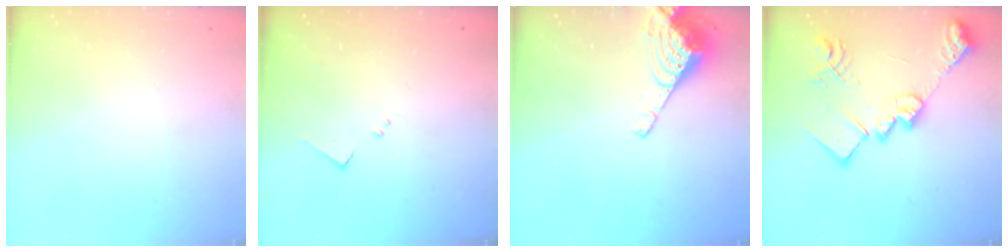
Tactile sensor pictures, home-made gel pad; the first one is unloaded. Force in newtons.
{"total": 5.9, "press": 5.8, "slide": 0.7}
{"total": 8.3, "press": 8.2, "slide": 1.0}
{"total": 21.1, "press": 21.1, "slide": 1.0}